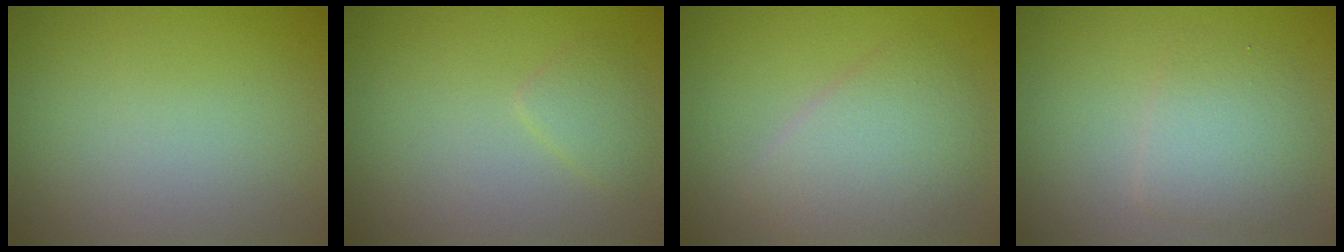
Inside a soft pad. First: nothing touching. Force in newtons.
{"total": 1.5, "press": 1.5, "slide": 0.1}
{"total": 4.8, "press": 4.8, "slide": 0.1}
{"total": 3.2, "press": 3.2, "slide": 0.0}